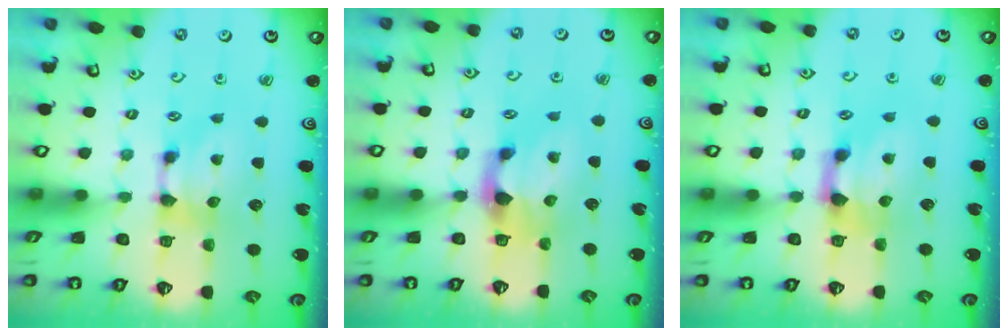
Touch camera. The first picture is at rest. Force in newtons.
{"total": 2.2, "press": 1.7, "slide": 1.4}
{"total": 1.5, "press": 0.6, "slide": 1.4}